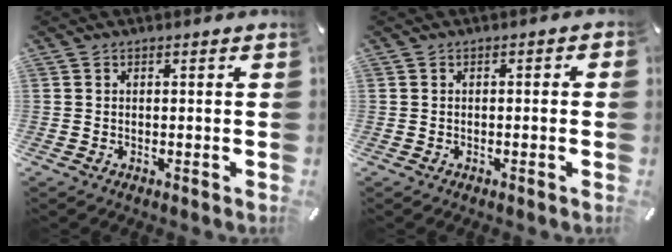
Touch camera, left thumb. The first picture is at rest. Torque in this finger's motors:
{"motor_torque": [0.27, 0.47, 0.03, 0.01, 0.06]}